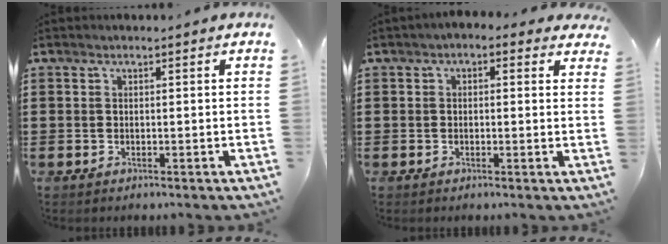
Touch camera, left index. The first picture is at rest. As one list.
[{"total": 1.3, "force": [0.0, 1.0, 0.9], "torque": [-0.021, 0.008, -0.003]}]